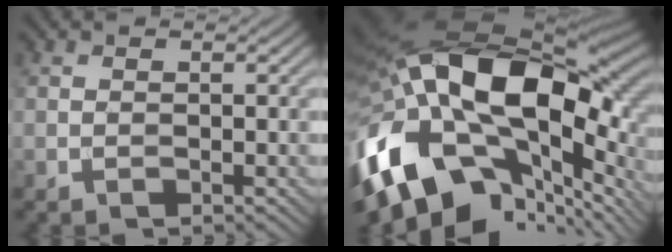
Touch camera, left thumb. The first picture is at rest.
{"total": 21.3, "force": [-3.4, 13.0, 16.6], "torque": [-0.355, -0.034, -0.044]}